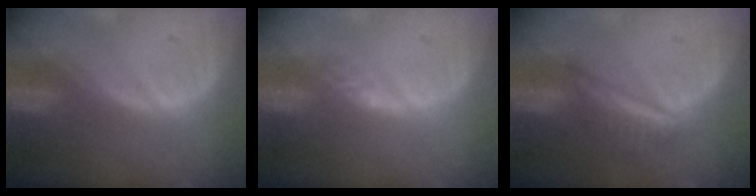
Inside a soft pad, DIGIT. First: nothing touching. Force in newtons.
{"total": 2.2, "press": 1.7, "slide": 1.3}
{"total": 5.9, "press": 5.2, "slide": 2.8}